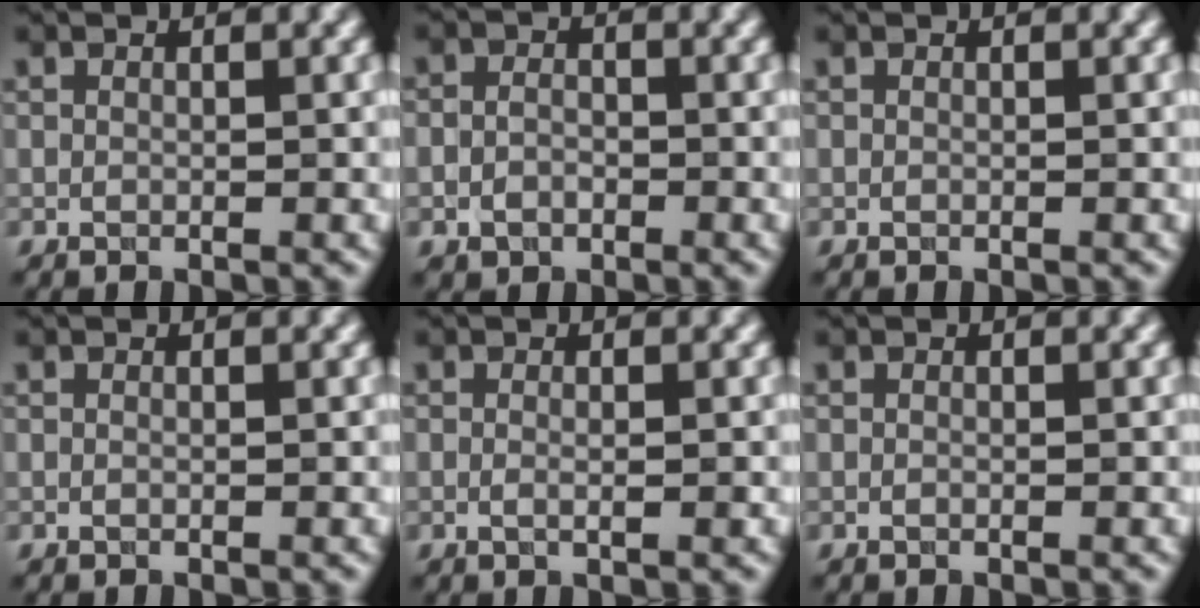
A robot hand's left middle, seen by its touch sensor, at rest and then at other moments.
{"total": 1.9, "force": [-0.7, 1.5, 0.9], "torque": [-0.010, -0.001, -0.016]}
{"total": 0.0}
{"total": 0.0}
{"total": 1.1, "force": [0.0, 0.3, 1.1], "torque": [-0.016, -0.007, -0.001]}
{"total": 0.0}